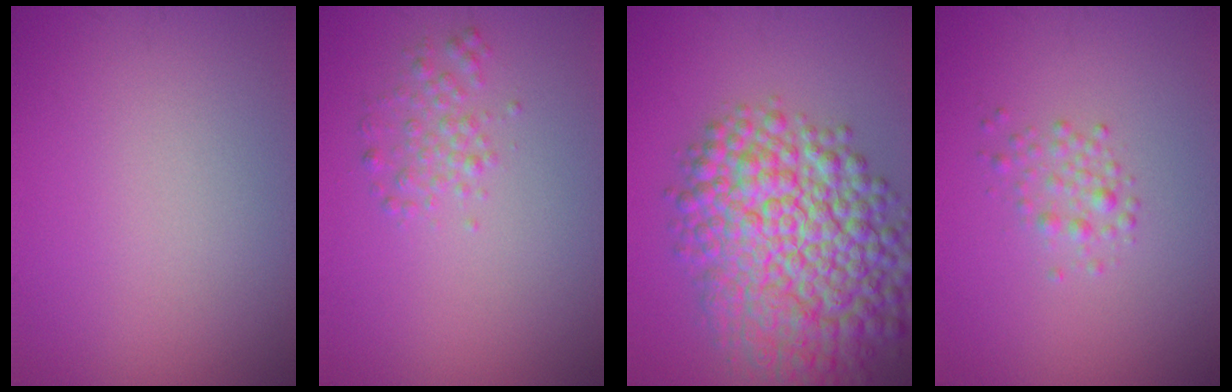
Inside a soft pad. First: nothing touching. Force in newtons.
{"total": 1.7, "press": 1.7, "slide": 0.0}
{"total": 11.8, "press": 11.8, "slide": 0.4}
{"total": 2.2, "press": 2.2, "slide": 0.1}